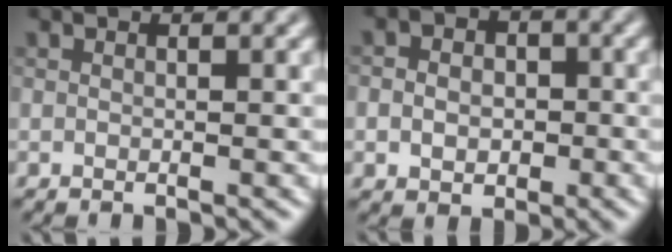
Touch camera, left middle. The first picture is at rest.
{"total": 3.6, "force": [-0.7, 3.0, 1.9], "torque": [-0.019, 0.010, -0.027]}